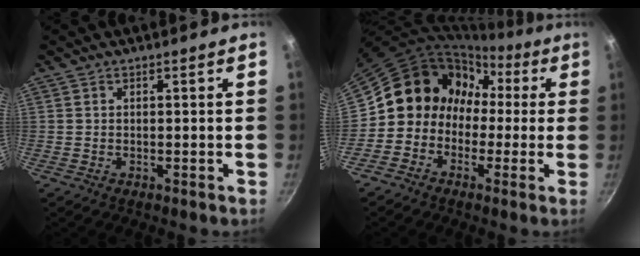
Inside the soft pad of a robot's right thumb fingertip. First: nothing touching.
{"total": 11.3, "force": [-0.5, 10.4, 4.3], "torque": [-0.022, 0.053, -0.032]}